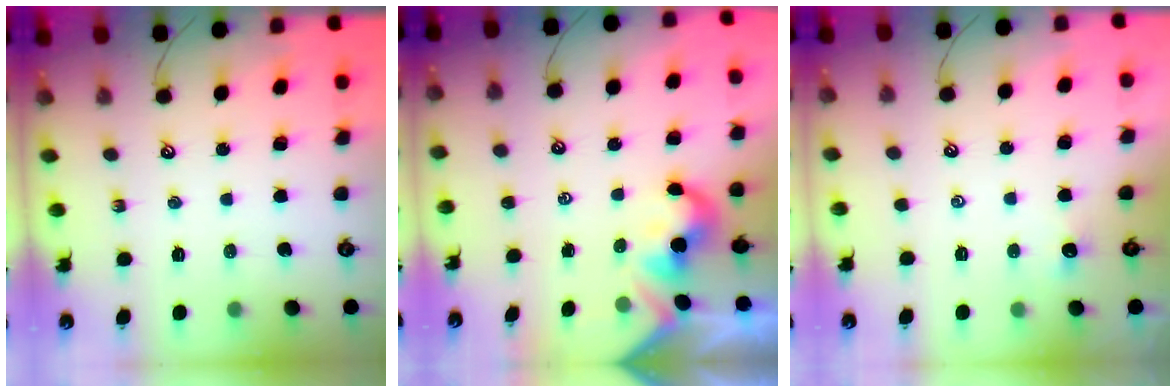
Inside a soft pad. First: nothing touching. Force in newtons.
{"total": 2.1, "press": 2.1, "slide": 0.4}
{"total": 2.7, "press": 2.7, "slide": 0.2}